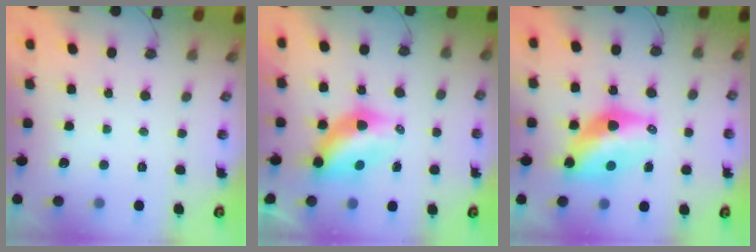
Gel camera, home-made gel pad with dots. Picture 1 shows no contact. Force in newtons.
{"total": 7.3, "press": 7.3, "slide": 0.6}
{"total": 13.0, "press": 13.0, "slide": 1.1}